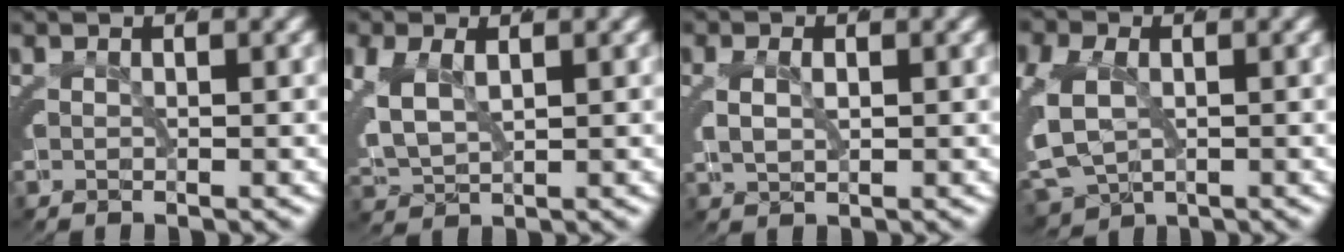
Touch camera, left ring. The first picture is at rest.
{"total": 5.5, "force": [0.0, 4.6, 3.0], "torque": [-0.087, -0.018, 0.006]}
{"total": 1.8, "force": [-0.1, 1.6, 0.8], "torque": [-0.026, -0.007, 0.002]}
{"total": 9.3, "force": [-2.1, 8.1, 4.1], "torque": [-0.117, -0.038, -0.027]}